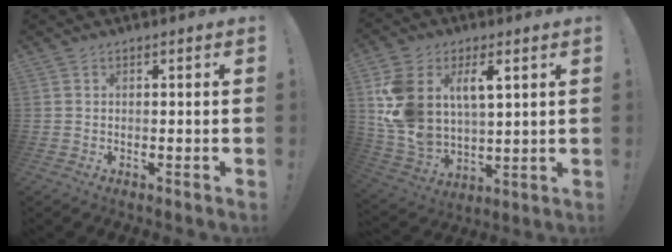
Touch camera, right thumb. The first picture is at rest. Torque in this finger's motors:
{"motor_torque": [1.66, 1.73, 0.65, 0.22, 0.28]}